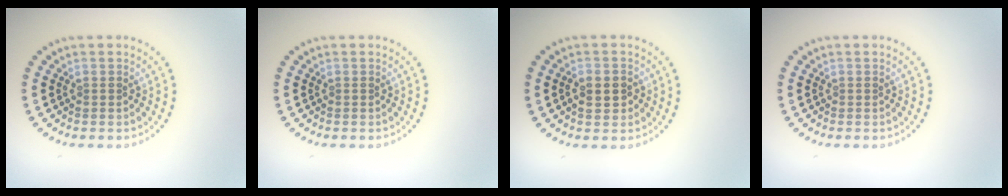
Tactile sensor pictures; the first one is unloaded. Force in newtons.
{"total": 0.0}
{"total": 2.4, "press": 2.4, "slide": 0.2}
{"total": 0.0}